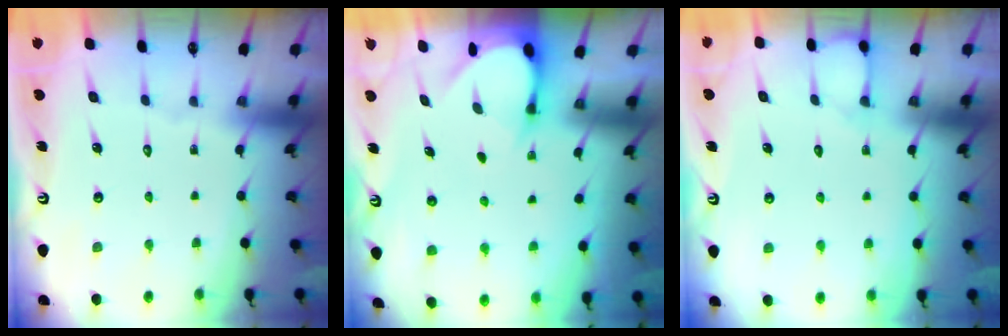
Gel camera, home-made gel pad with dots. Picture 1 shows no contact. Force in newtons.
{"total": 3.5, "press": 3.5, "slide": 0.2}
{"total": 3.8, "press": 3.8, "slide": 0.4}